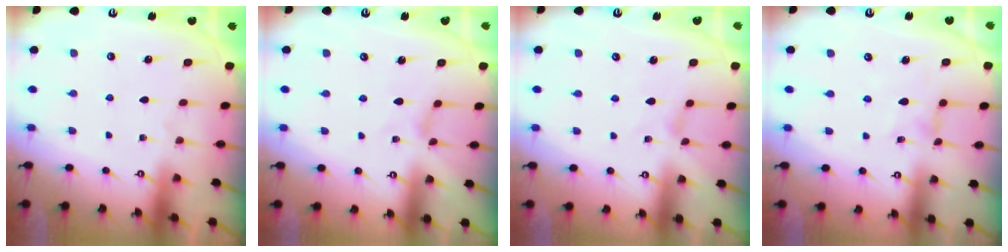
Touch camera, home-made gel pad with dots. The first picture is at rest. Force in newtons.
{"total": 0.0}
{"total": 0.0}
{"total": 1.2, "press": 1.1, "slide": 0.3}